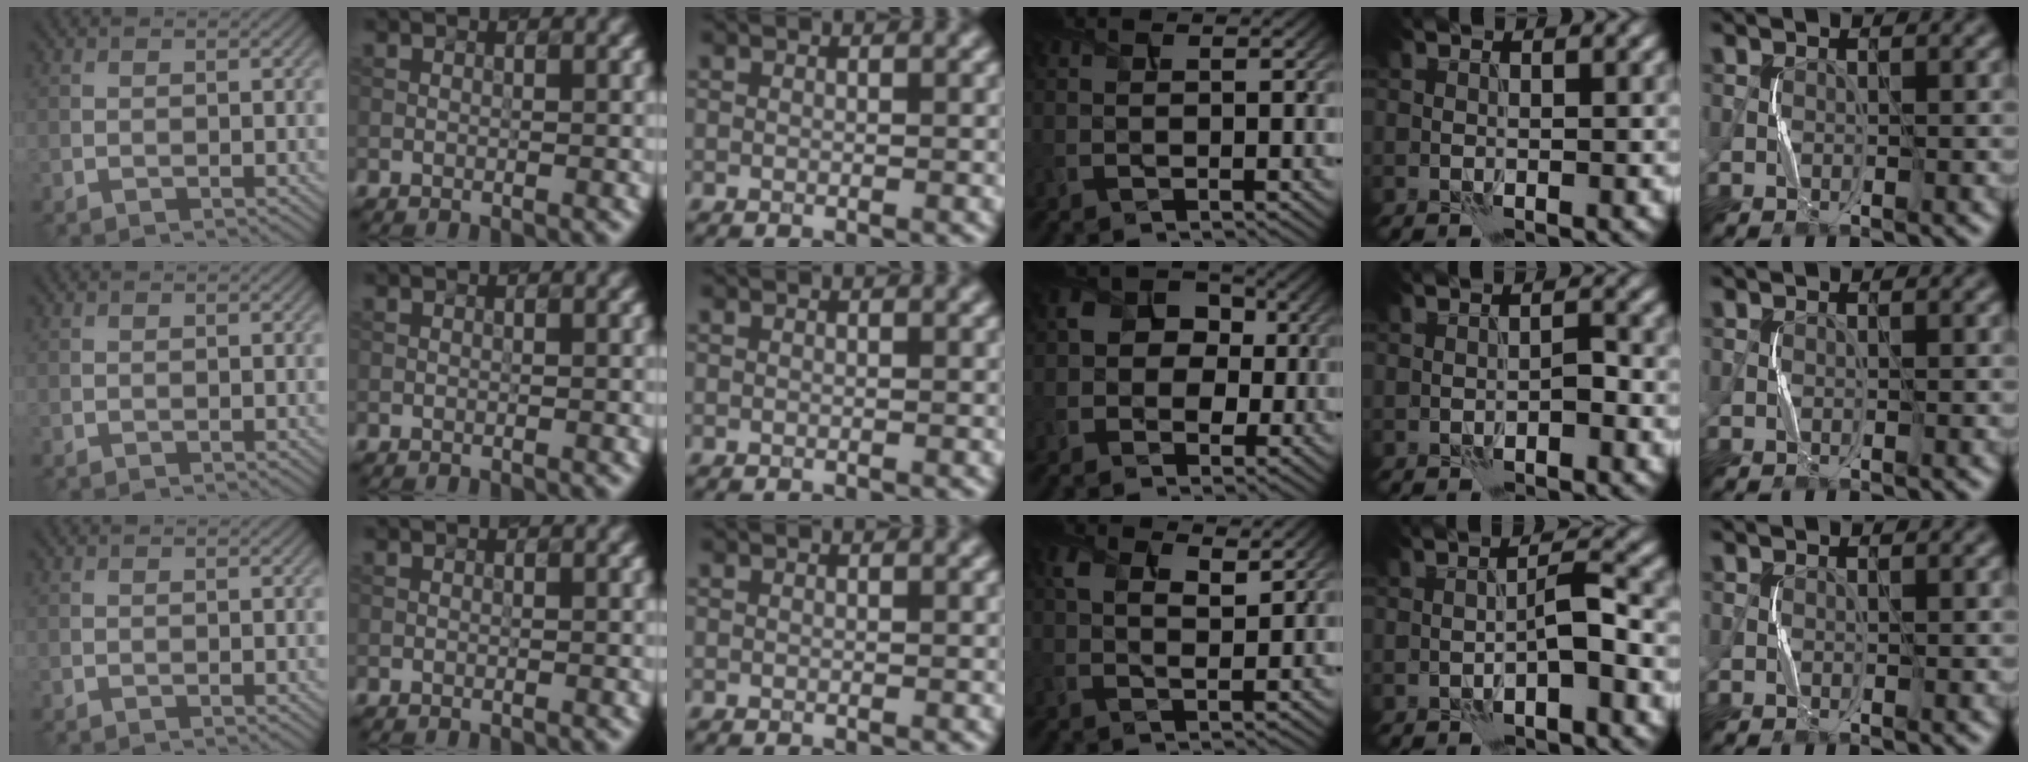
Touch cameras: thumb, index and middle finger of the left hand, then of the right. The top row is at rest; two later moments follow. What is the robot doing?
{"motion": "squeeze", "object": "stress ball aka squeeze ball"}